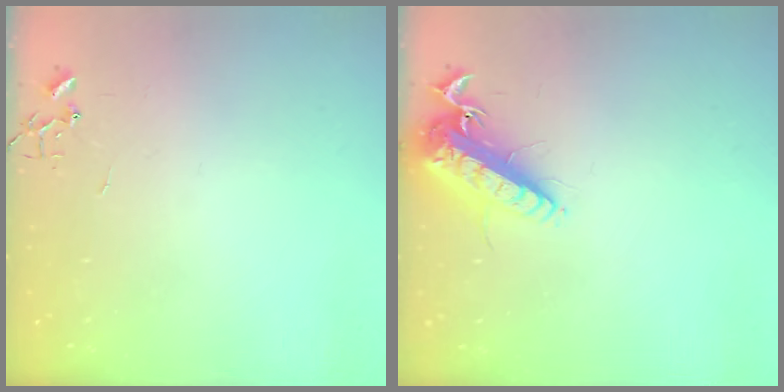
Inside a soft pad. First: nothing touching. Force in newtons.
{"total": 15.9, "press": 15.5, "slide": 3.3}